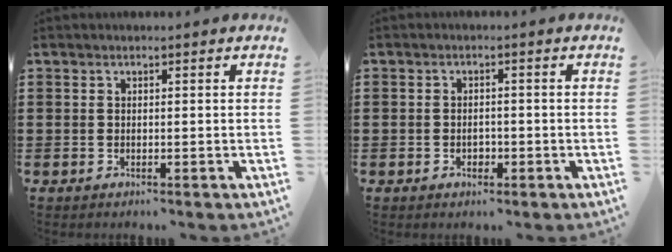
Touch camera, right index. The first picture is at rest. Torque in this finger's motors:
{"motor_torque": [1.94, 0.20, -0.02, -0.01]}